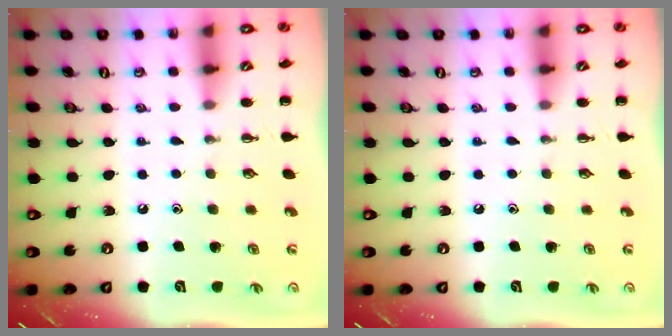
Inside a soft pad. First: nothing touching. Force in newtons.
{"total": 0.0}